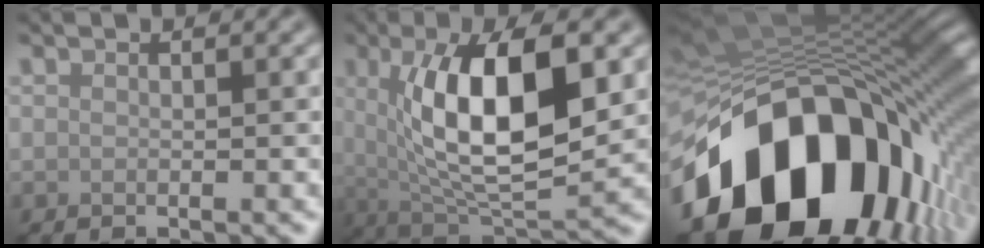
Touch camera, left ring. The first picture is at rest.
{"total": 11.3, "force": [1.9, 4.2, 10.3], "torque": [-0.168, 0.001, 0.034]}
{"total": 18.2, "force": [-6.8, 12.1, 11.8], "torque": [-0.184, -0.042, -0.100]}